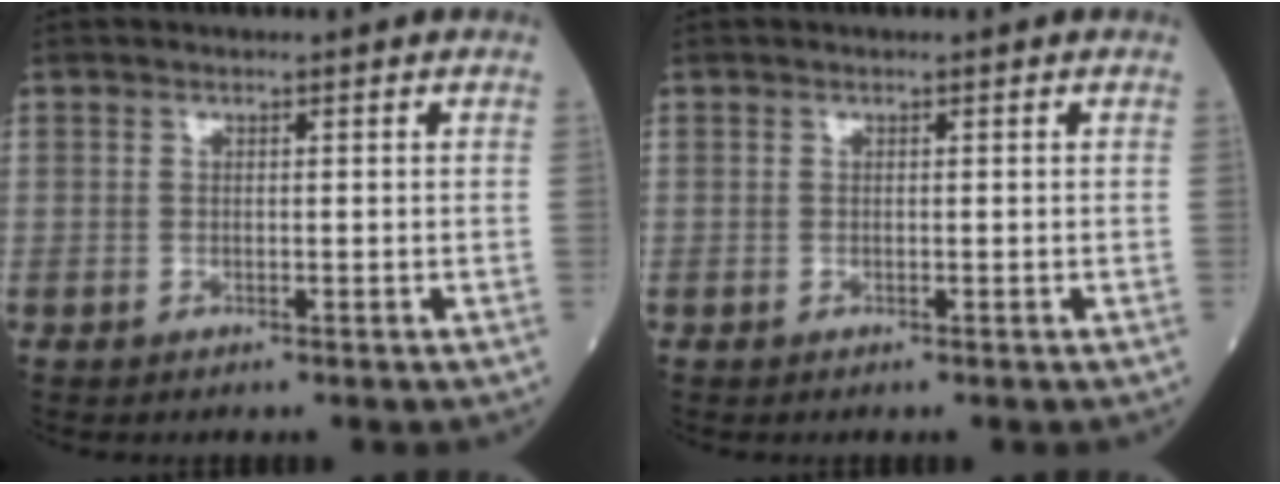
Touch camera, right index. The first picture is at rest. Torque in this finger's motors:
{"motor_torque": [0.00, 0.00, 0.00, -0.01]}